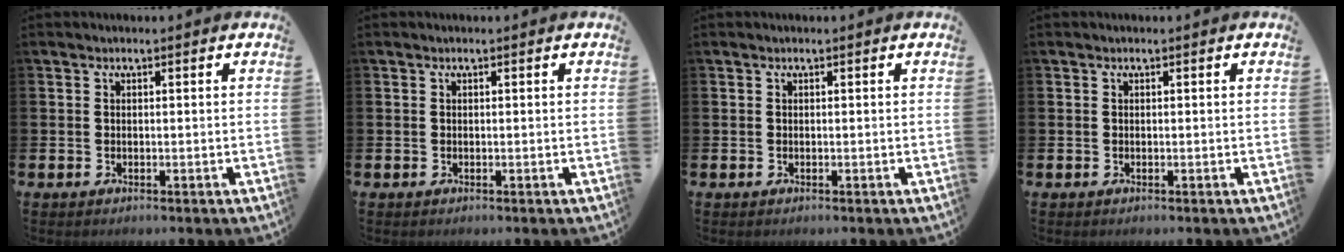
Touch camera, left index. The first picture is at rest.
{"total": 0.0}
{"total": 0.0}
{"total": 0.0}